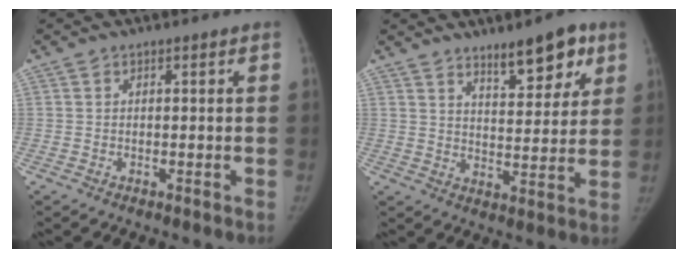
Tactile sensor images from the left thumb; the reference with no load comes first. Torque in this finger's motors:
{"motor_torque": [0.30, 0.42, 0.03, 0.20, 0.03]}